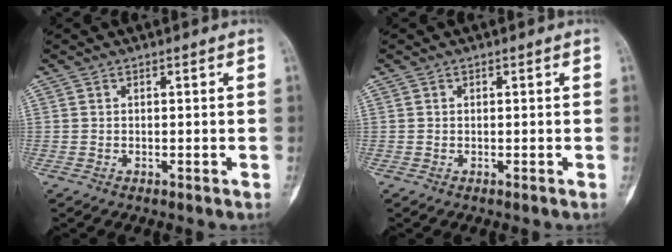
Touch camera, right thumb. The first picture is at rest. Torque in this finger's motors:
{"motor_torque": [0.02, -0.03, 0.12, -0.06, -0.06]}